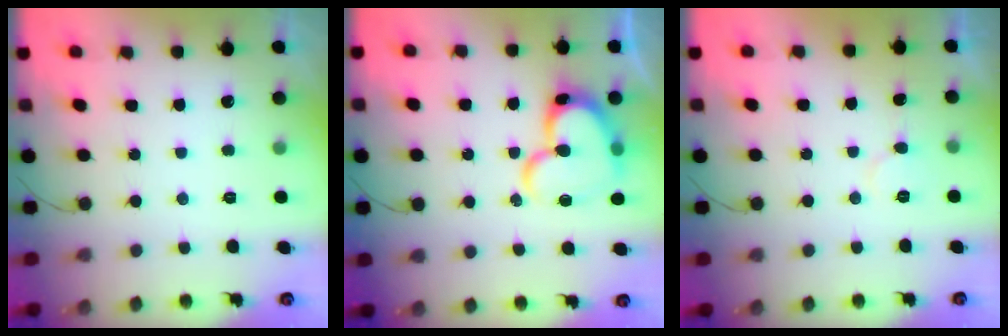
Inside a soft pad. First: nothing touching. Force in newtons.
{"total": 17.2, "press": 17.1, "slide": 1.9}
{"total": 4.4, "press": 4.4, "slide": 0.4}